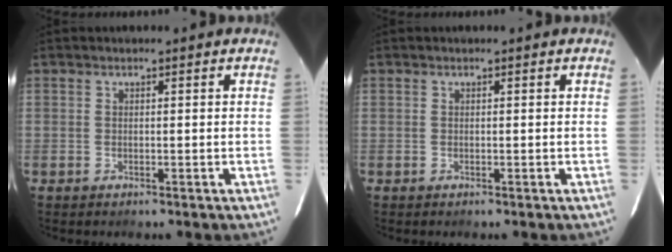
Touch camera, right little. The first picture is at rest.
{"total": 0.0}